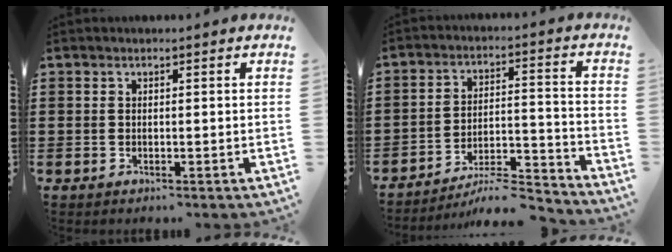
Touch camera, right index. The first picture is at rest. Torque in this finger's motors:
{"motor_torque": [0.01, -0.04, 0.11, -0.01]}